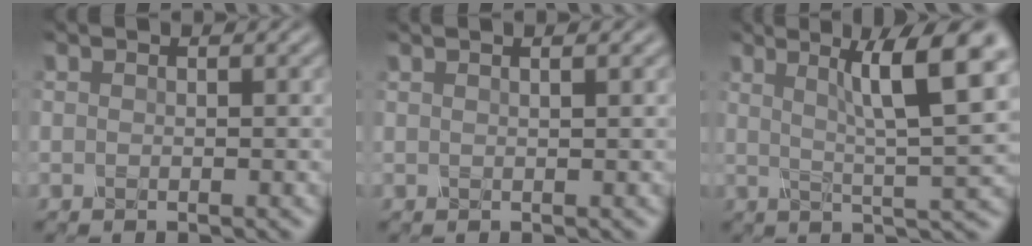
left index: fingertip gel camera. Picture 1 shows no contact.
{"total": 1.3, "force": [0.9, 0.2, 0.9], "torque": [-0.005, 0.004, 0.000]}
{"total": 8.1, "force": [2.9, 1.1, 7.5], "torque": [-0.106, 0.006, 0.049]}